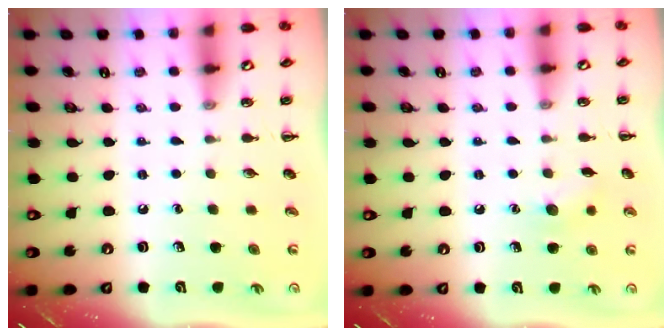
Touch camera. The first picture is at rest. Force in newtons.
{"total": 6.6, "press": 6.3, "slide": 1.7}